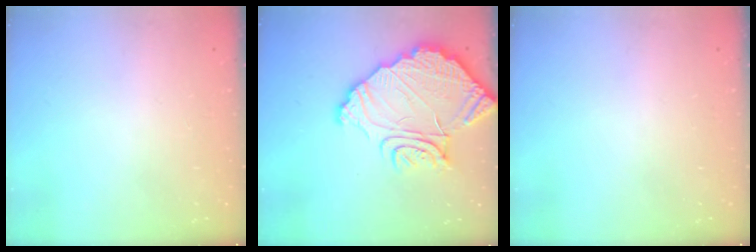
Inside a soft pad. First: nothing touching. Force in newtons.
{"total": 17.2, "press": 17.1, "slide": 1.9}
{"total": 0.0}